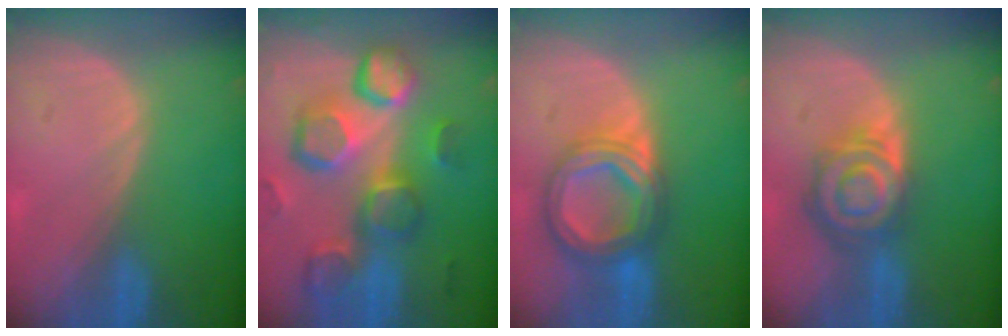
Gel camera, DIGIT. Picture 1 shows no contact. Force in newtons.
{"total": 13.0, "press": 11.4, "slide": 6.3}
{"total": 8.4, "press": 8.4, "slide": 0.7}
{"total": 8.0, "press": 7.1, "slide": 3.7}